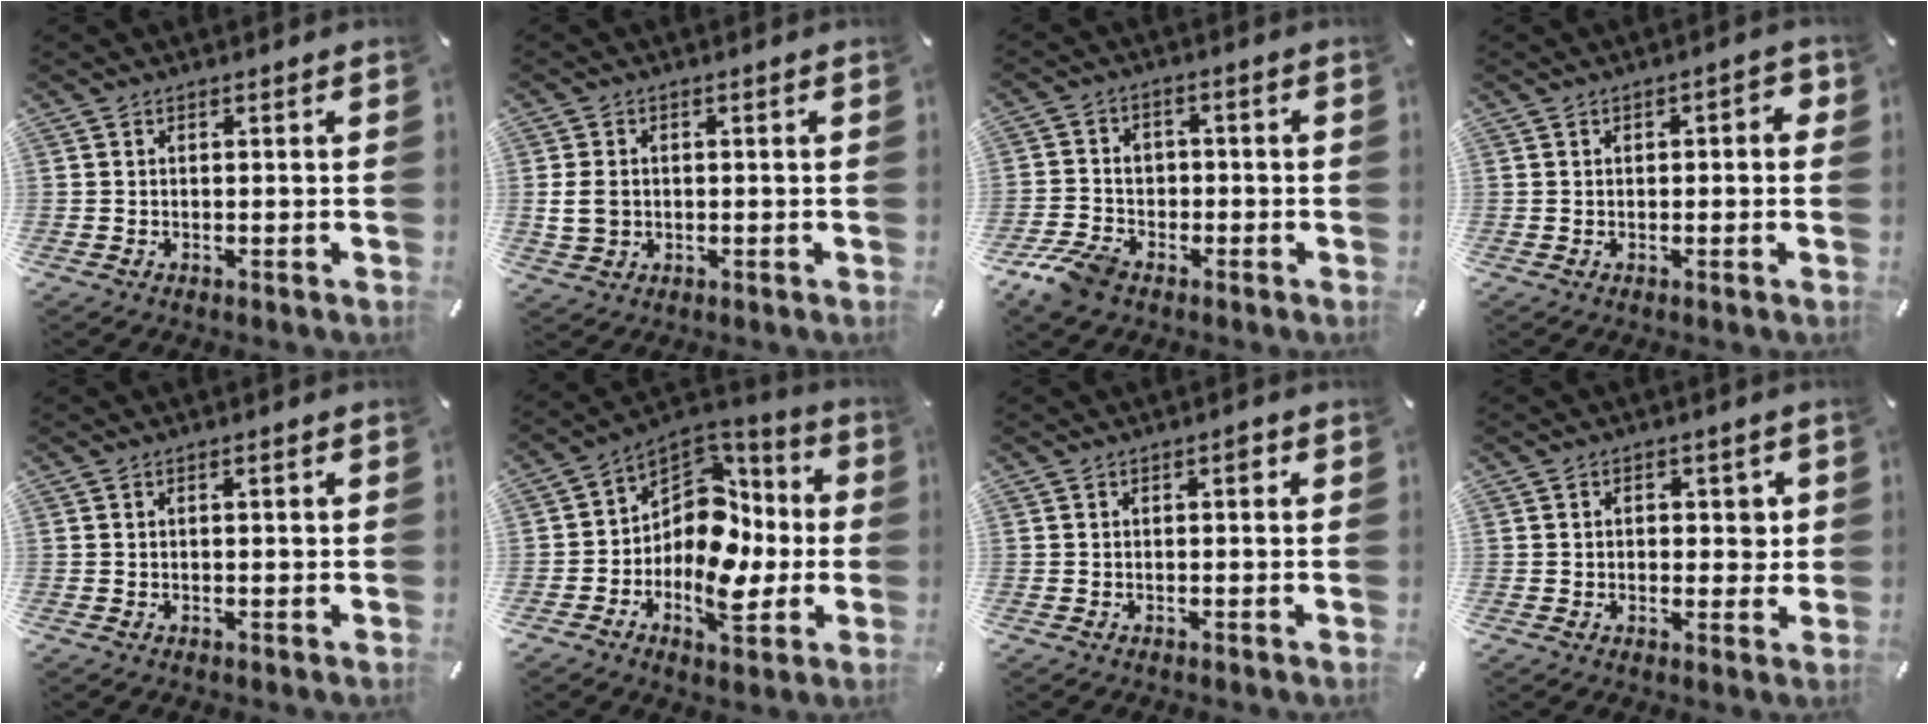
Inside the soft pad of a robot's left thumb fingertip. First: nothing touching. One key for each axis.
{"total": 4.6, "fx": -0.1, "fy": 3.7, "fz": 2.6, "tx": -0.047, "ty": 0.004, "tz": -0.002}
{"total": 8.5, "fx": -4.3, "fy": 6.3, "fz": 3.7, "tx": -0.088, "ty": 0.029, "tz": -0.080}
{"total": 2.0, "fx": -0.4, "fy": 1.3, "fz": 1.5, "tx": -0.019, "ty": 0.005, "tz": -0.011}
{"total": 0.9, "fx": 0.0, "fy": 0.3, "fz": 0.8, "tx": -0.015, "ty": 0.003, "tz": -0.001}
{"total": 13.5, "fx": -2.7, "fy": 10.3, "fz": 8.3, "tx": -0.123, "ty": -0.014, "tz": -0.045}
{"total": 1.5, "fx": 0.1, "fy": 0.8, "fz": 1.3, "tx": -0.018, "ty": 0.004, "tz": -0.002}
{"total": 4.5, "fx": 0.4, "fy": 3.3, "fz": 2.9, "tx": -0.018, "ty": -0.004, "tz": -0.004}